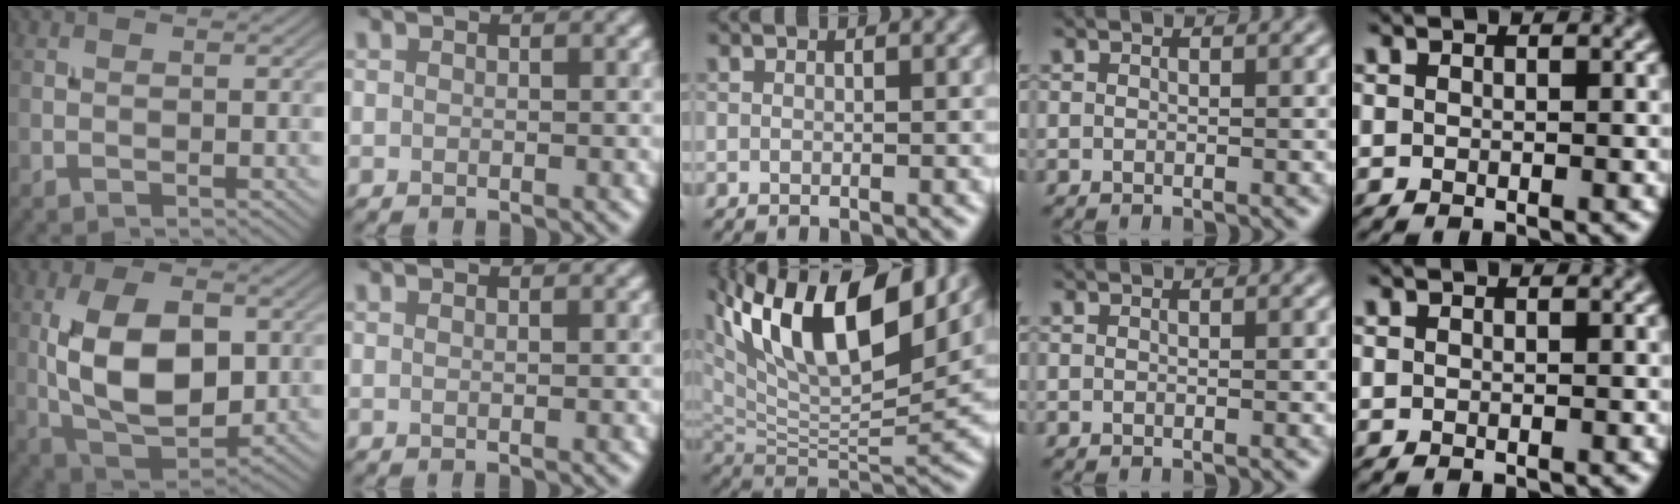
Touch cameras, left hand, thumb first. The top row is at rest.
{"thumb": {"total": 12.6, "force": [0.9, 7.0, 10.4], "torque": [-0.206, 0.002, 0.019]}, "index": {"total": 0.5, "force": [0.3, -0.1, 0.4], "torque": [-0.005, 0.002, 0.007]}, "middle": {"total": 14.8, "force": [7.6, 5.1, 11.6], "torque": [-0.207, 0.020, 0.135]}}